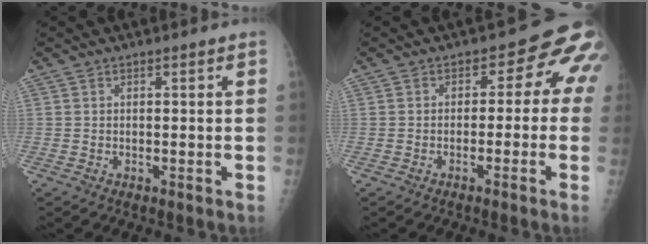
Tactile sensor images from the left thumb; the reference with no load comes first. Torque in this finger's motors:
{"motor_torque": [0.34, 1.65, 0.39, 0.24, 0.03]}